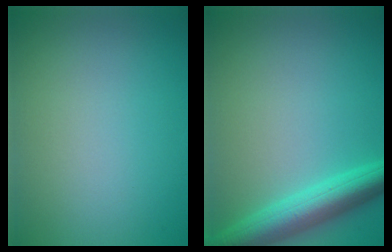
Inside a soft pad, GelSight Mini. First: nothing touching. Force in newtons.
{"total": 5.4, "press": 5.4, "slide": 0.1}